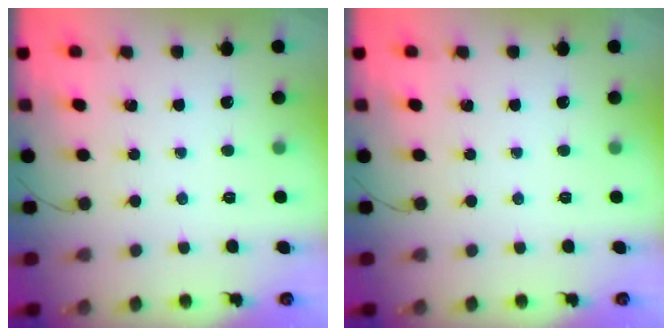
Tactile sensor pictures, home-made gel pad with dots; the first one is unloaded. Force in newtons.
{"total": 0.0}